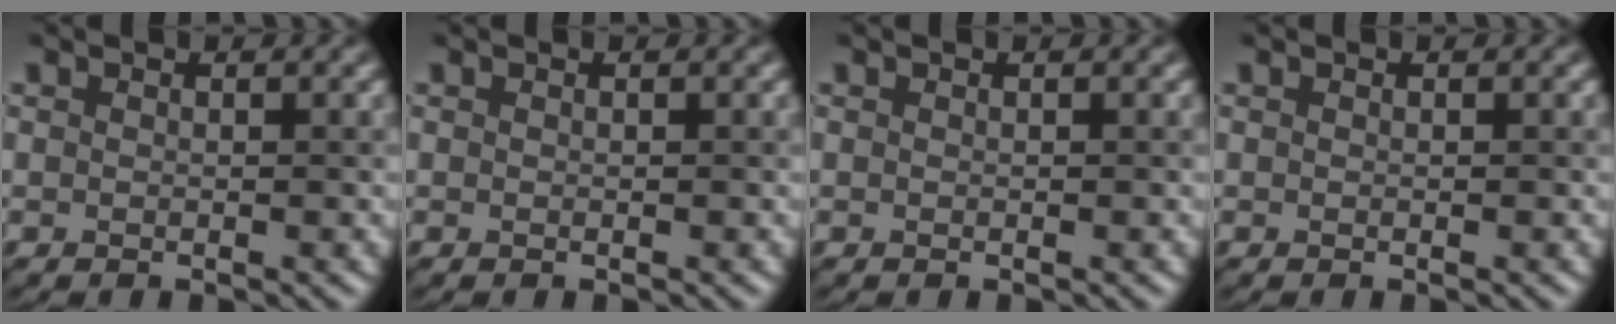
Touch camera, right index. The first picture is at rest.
{"total": 0.0}
{"total": 0.0}
{"total": 0.0}